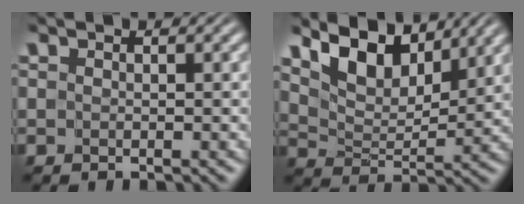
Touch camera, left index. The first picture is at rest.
{"total": 7.2, "force": [5.3, 3.0, 3.7], "torque": [-0.080, 0.005, 0.085]}